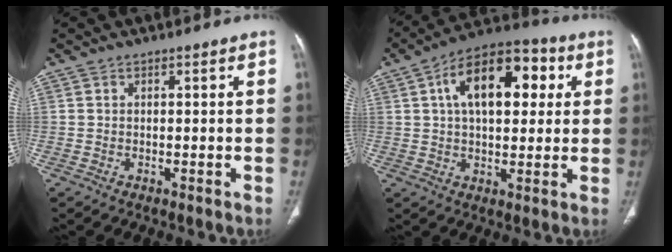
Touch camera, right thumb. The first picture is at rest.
{"total": 17.0, "force": [4.6, 9.3, 13.5], "torque": [-0.184, 0.020, 0.065]}